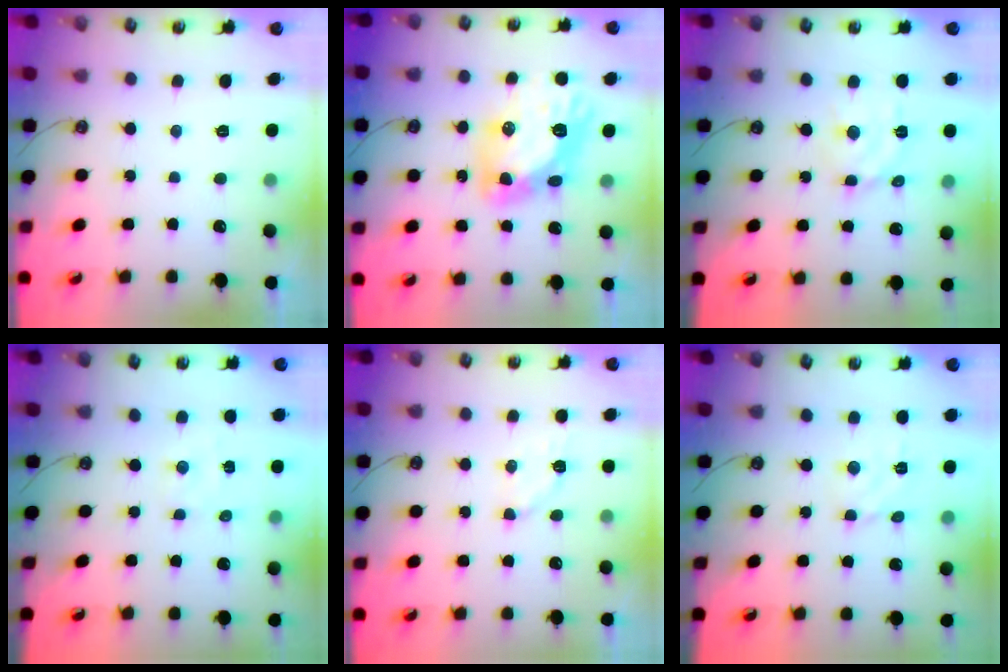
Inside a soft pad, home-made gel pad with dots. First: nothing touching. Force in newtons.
{"total": 13.5, "press": 13.4, "slide": 1.6}
{"total": 10.1, "press": 10.1, "slide": 0.7}
{"total": 2.2, "press": 2.2, "slide": 0.4}
{"total": 4.1, "press": 3.9, "slide": 1.2}
{"total": 3.7, "press": 3.7, "slide": 0.4}